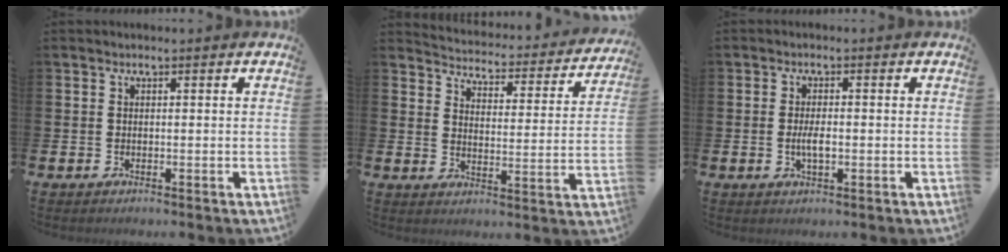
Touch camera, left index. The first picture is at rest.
{"total": 4.0, "force": [3.9, 0.7, 0.5], "torque": [-0.027, -0.042, 0.059]}
{"total": 2.8, "force": [-0.3, 1.1, 2.5], "torque": [-0.040, -0.001, -0.008]}